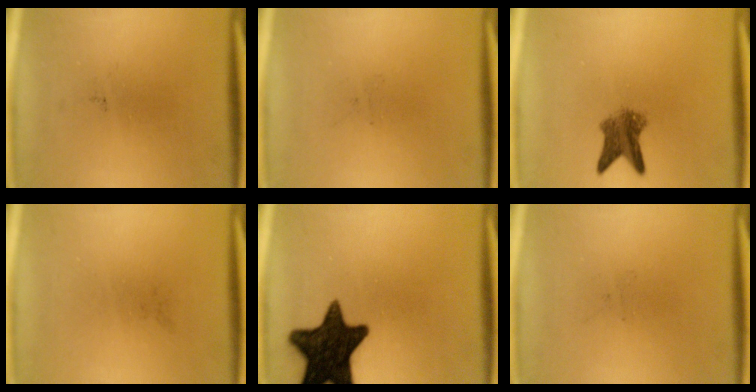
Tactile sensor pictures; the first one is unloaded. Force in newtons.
{"total": 0.0}
{"total": 4.8}
{"total": 0.0}
{"total": 16.2}
{"total": 0.0}